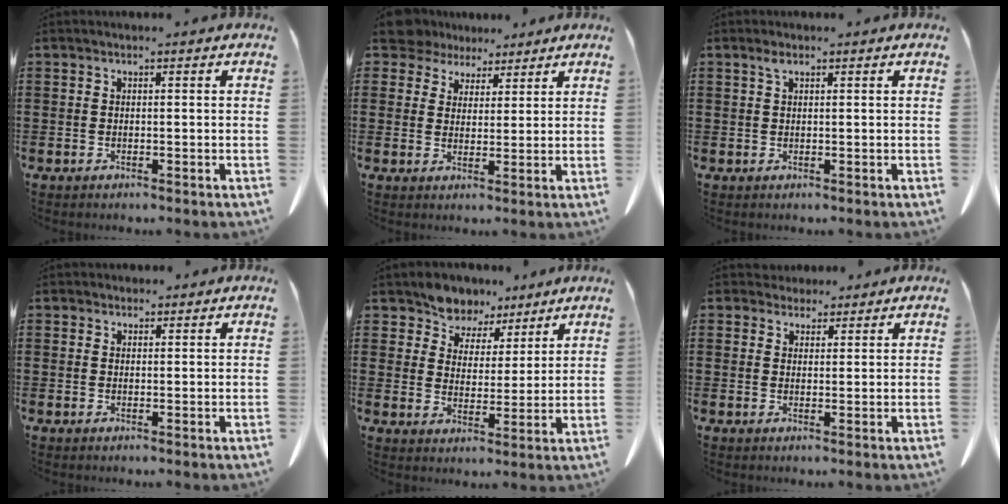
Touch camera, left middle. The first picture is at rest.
{"total": 6.0, "force": [5.0, 3.1, 1.1], "torque": [-0.042, -0.008, 0.093]}
{"total": 1.4, "force": [0.7, 0.5, 1.1], "torque": [-0.024, 0.001, 0.013]}
{"total": 1.4, "force": [1.3, 0.6, 0.2], "torque": [-0.008, 0.001, 0.027]}
{"total": 6.5, "force": [5.8, 3.1, -0.1], "torque": [-0.037, -0.031, 0.108]}
{"total": 3.2, "force": [2.9, 1.4, 0.4], "torque": [-0.009, -0.003, 0.055]}